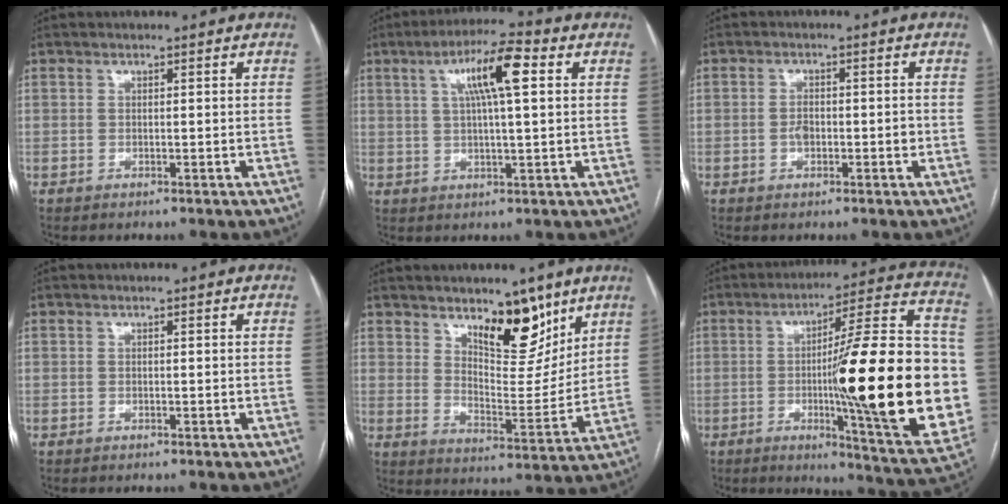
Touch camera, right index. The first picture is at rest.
{"total": 9.0, "force": [2.9, 1.0, 8.5], "torque": [-0.152, 0.016, 0.048]}
{"total": 2.8, "force": [-0.5, 1.4, 2.4], "torque": [-0.044, 0.005, -0.007]}
{"total": 0.0}
{"total": 10.5, "force": [7.1, 3.9, 6.6], "torque": [-0.098, -0.019, 0.123]}
{"total": 28.4, "force": [-2.9, 1.9, 28.1], "torque": [-0.341, -0.002, -0.045]}